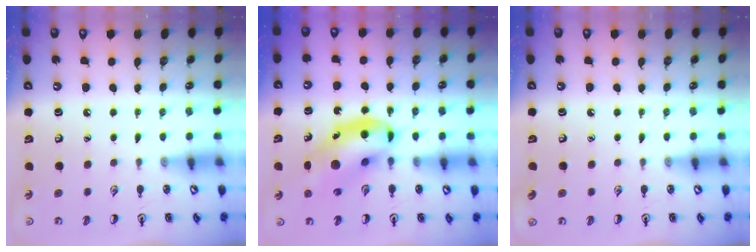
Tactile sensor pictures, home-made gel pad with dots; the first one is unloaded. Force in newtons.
{"total": 12.6, "press": 12.2, "slide": 3.4}
{"total": 0.0}